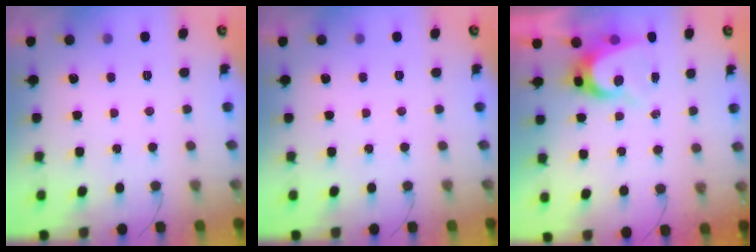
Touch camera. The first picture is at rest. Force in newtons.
{"total": 0.0}
{"total": 6.5, "press": 6.5, "slide": 0.6}